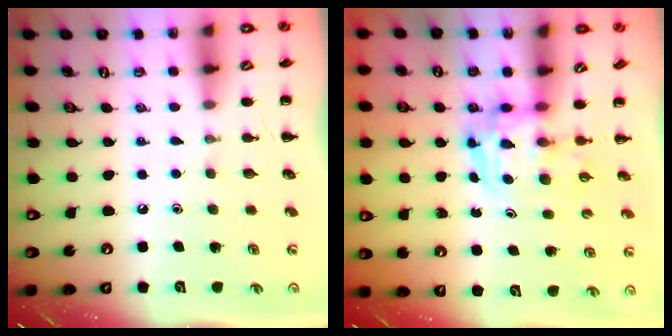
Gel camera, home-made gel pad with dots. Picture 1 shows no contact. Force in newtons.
{"total": 3.5, "press": 3.5, "slide": 0.6}